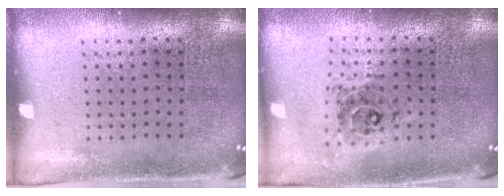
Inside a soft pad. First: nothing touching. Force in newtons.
{"total": 0.7, "press": 0.7, "slide": 0.1}